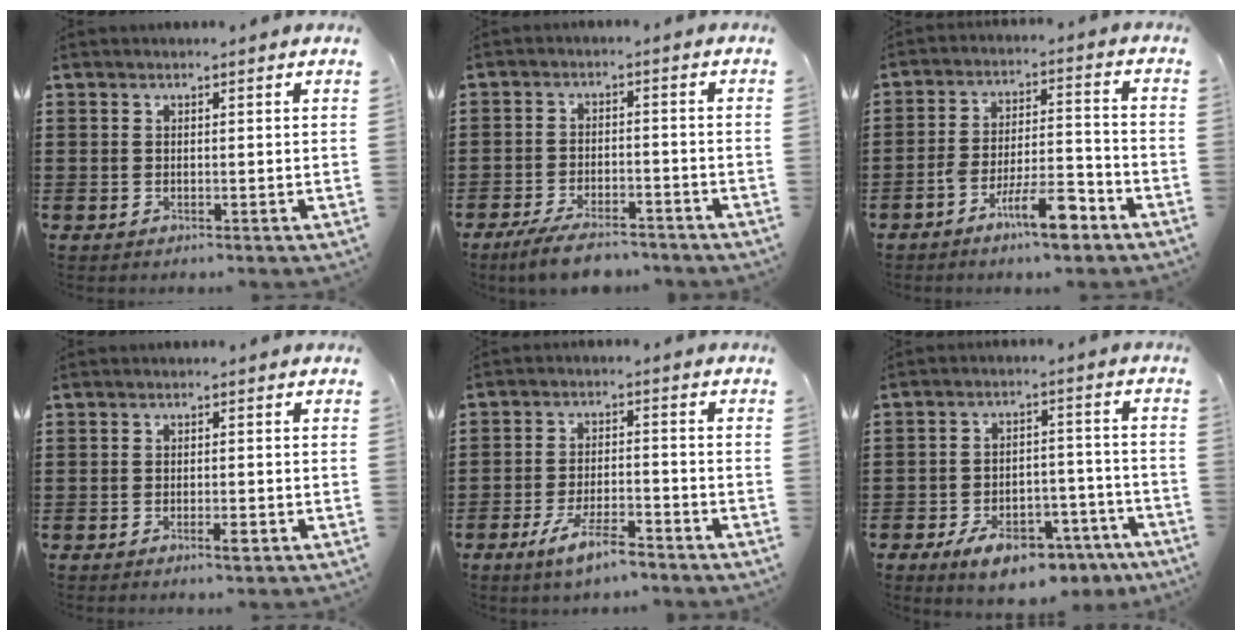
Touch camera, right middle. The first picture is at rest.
{"total": 5.6, "force": [-4.8, 1.1, 2.6], "torque": [-0.054, -0.002, -0.091]}
{"total": 9.2, "force": [-6.0, 2.3, 6.5], "torque": [-0.124, 0.007, -0.112]}
{"total": 1.7, "force": [-0.9, 0.4, 1.5], "torque": [-0.026, -0.002, -0.015]}
{"total": 6.6, "force": [-4.7, 1.5, 4.4], "torque": [-0.089, -0.004, -0.087]}
{"total": 8.0, "force": [-6.1, 2.7, 4.5], "torque": [-0.079, 0.019, -0.108]}